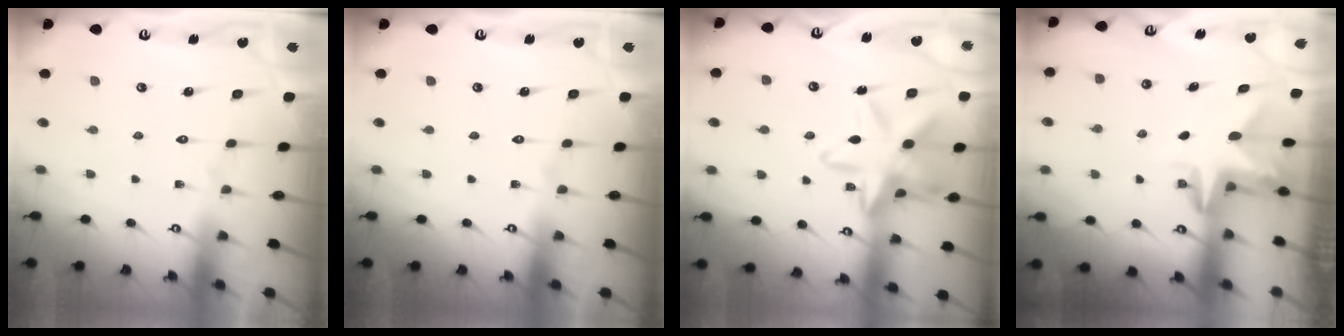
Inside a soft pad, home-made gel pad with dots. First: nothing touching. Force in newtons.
{"total": 0.0}
{"total": 17.0, "press": 16.9, "slide": 1.2}
{"total": 3.0, "press": 3.0, "slide": 0.2}